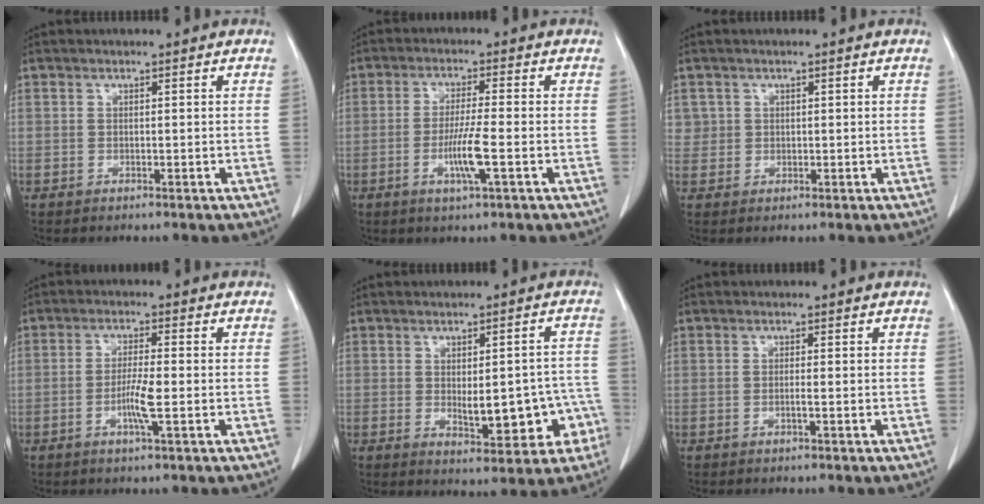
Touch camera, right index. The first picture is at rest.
{"total": 5.9, "force": [-1.8, -0.2, 5.6], "torque": [-0.107, -0.011, -0.034]}
{"total": 1.9, "force": [0.7, 1.7, -0.1], "torque": [0.019, 0.001, 0.007]}
{"total": 4.5, "force": [-1.3, 0.0, 4.3], "torque": [-0.084, -0.006, -0.026]}
{"total": 9.9, "force": [-2.4, 4.2, 8.6], "torque": [-0.101, 0.021, -0.016]}
{"total": 0.8, "force": [-0.3, -0.1, 0.7], "torque": [-0.014, 0.001, -0.006]}